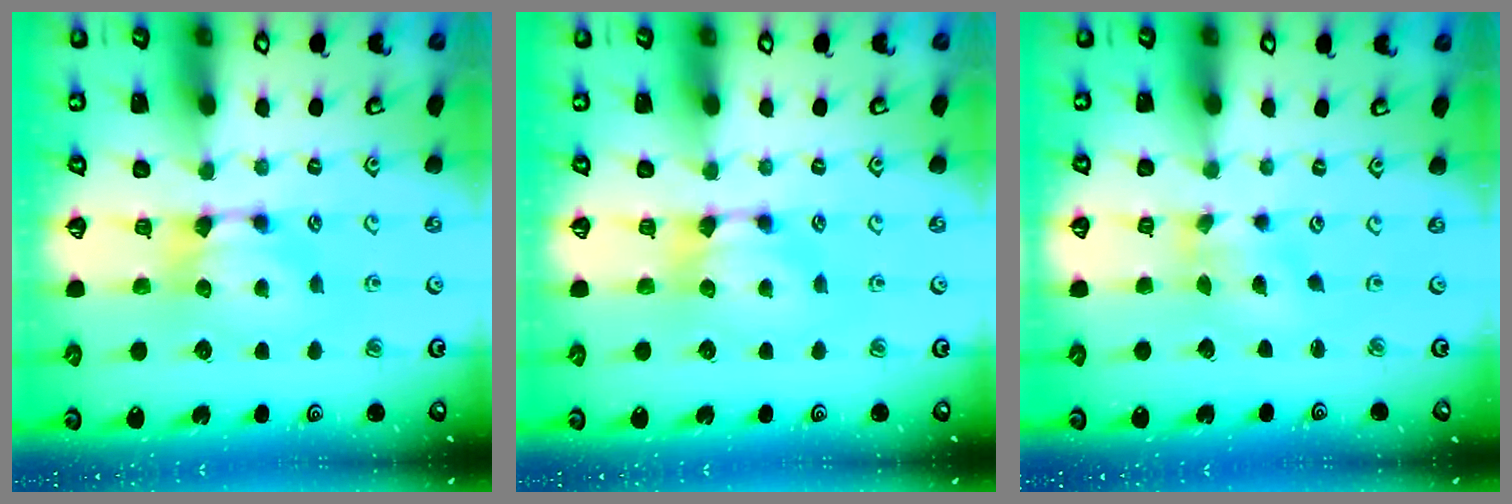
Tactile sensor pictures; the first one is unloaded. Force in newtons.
{"total": 0.0}
{"total": 1.8, "press": 1.6, "slide": 0.9}